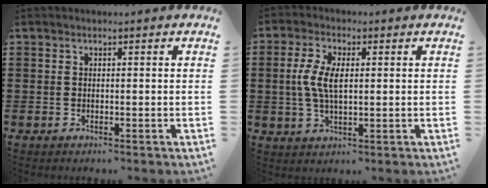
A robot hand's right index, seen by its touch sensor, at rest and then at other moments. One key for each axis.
{"total": 5.8, "fx": 0.3, "fy": 2.4, "fz": 5.3, "tx": -0.117, "ty": 0.002, "tz": -0.002}